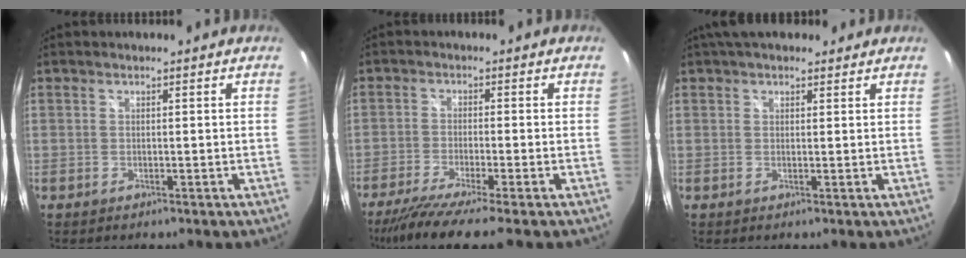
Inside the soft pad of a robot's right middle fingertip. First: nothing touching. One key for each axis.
{"total": 8.0, "fx": -6.5, "fy": -0.9, "fz": 4.6, "tx": -0.105, "ty": -0.032, "tz": -0.114}
{"total": 6.0, "fx": 4.6, "fy": 2.8, "fz": 2.8, "tx": -0.044, "ty": 0.025, "tz": 0.065}